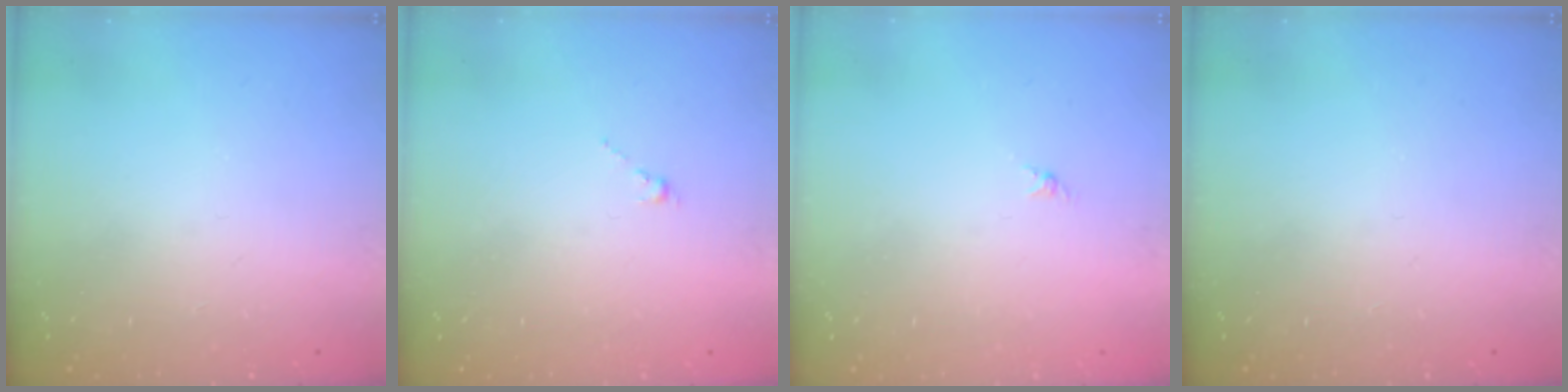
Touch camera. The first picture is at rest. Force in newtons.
{"total": 0.0}
{"total": 0.0}
{"total": 0.0}